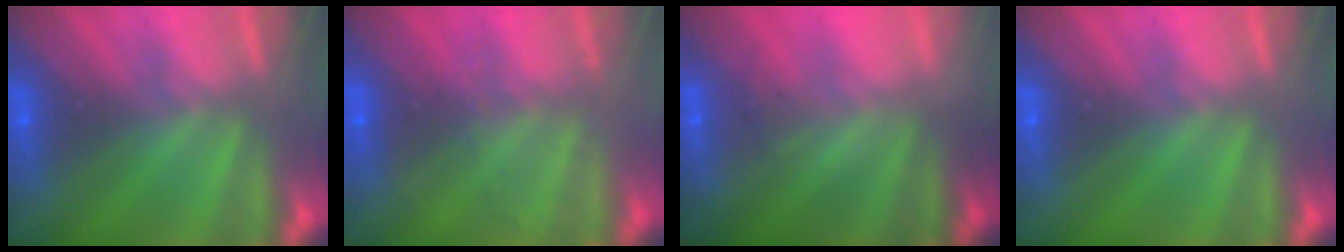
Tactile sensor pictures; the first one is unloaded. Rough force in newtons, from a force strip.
{"total": 1.9}
{"total": 2.0}
{"total": 0.0}